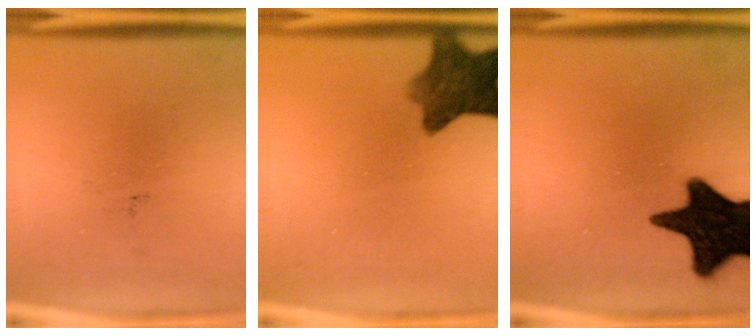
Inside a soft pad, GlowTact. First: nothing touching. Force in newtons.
{"total": 8.5}
{"total": 17.7}